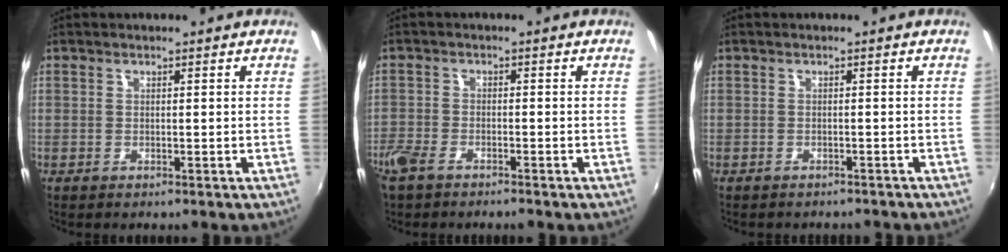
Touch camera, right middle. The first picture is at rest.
{"total": 5.1, "force": [-3.9, 2.0, 2.6], "torque": [-0.074, -0.011, -0.079]}
{"total": 3.2, "force": [-2.9, 1.0, 0.9], "torque": [-0.021, -0.013, -0.037]}